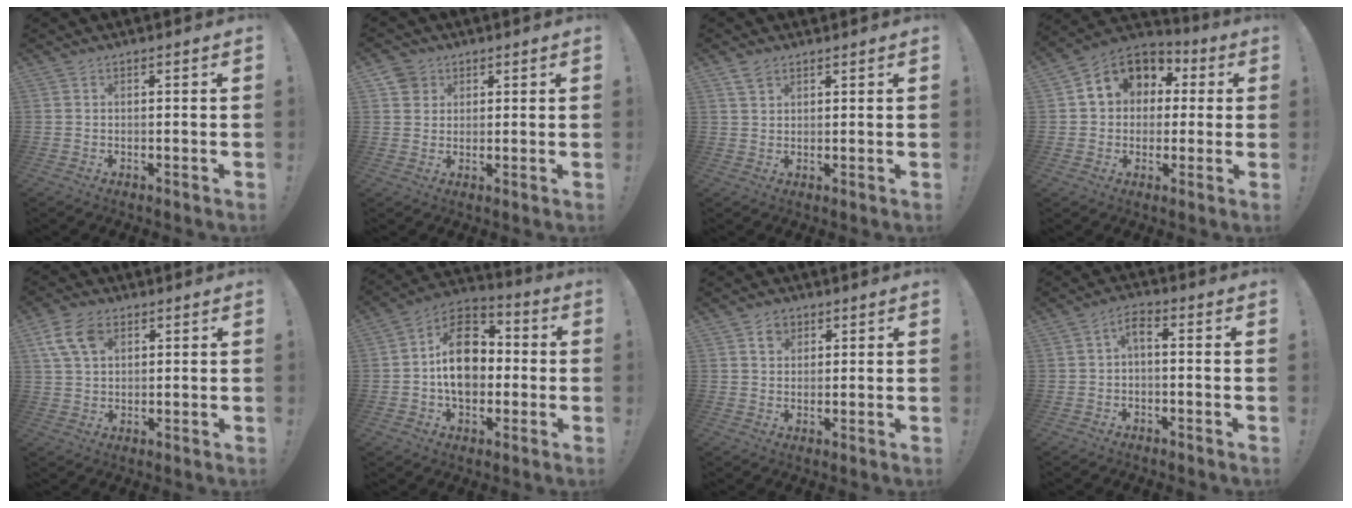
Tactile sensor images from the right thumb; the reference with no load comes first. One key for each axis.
{"total": 4.5, "fx": 2.4, "fy": 3.8, "fz": 0.6, "tx": -0.004, "ty": -0.009, "tz": 0.045}
{"total": 3.0, "fx": 2.2, "fy": 1.7, "fz": 1.0, "tx": -0.009, "ty": -0.011, "tz": 0.041}
{"total": 10.3, "fx": 2.7, "fy": 8.9, "fz": 4.3, "tx": -0.060, "ty": -0.008, "tz": 0.055}
{"total": 9.4, "fx": 3.9, "fy": 6.2, "fz": 5.9, "tx": -0.111, "ty": 0.002, "tz": 0.078}
{"total": 17.5, "fx": -0.2, "fy": 13.0, "fz": 11.7, "tx": -0.181, "ty": 0.028, "tz": 0.005}
{"total": 3.9, "fx": 2.1, "fy": 3.1, "fz": 1.1, "tx": -0.009, "ty": -0.004, "tz": 0.037}
{"total": 3.5, "fx": -0.5, "fy": 1.3, "fz": 3.2, "tx": -0.069, "ty": 0.003, "tz": -0.012}